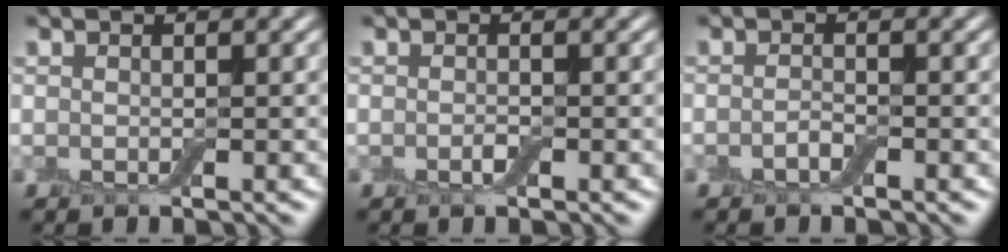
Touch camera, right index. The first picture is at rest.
{"total": 0.8, "force": [-0.4, 0.3, 0.6], "torque": [-0.015, -0.001, -0.007]}
{"total": 1.0, "force": [-0.6, 0.3, 0.7], "torque": [-0.017, 0.001, -0.012]}